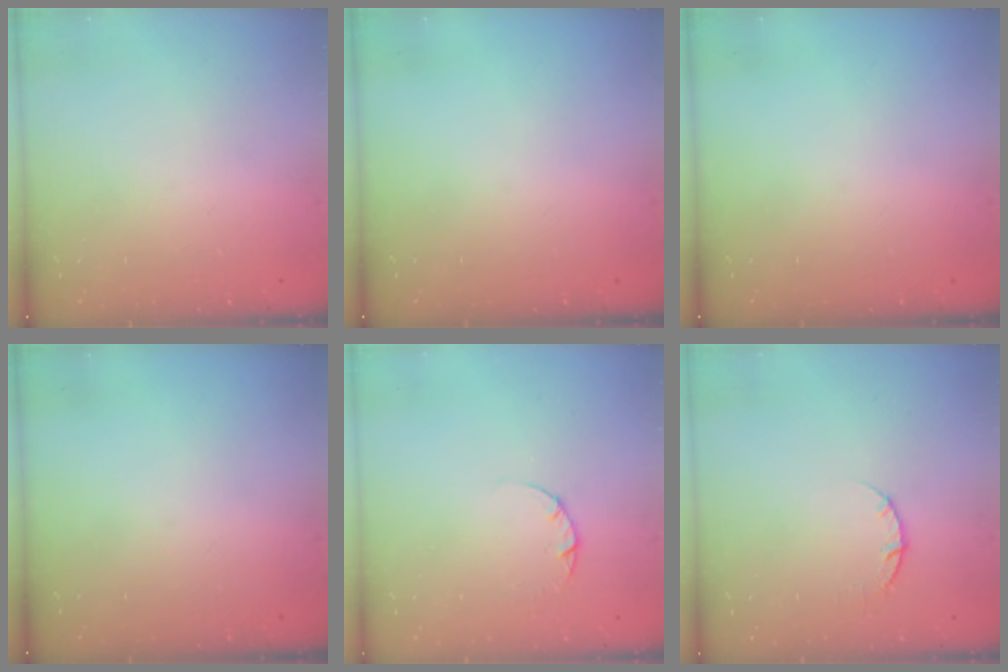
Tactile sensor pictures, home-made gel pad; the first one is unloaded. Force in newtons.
{"total": 0.0}
{"total": 0.0}
{"total": 0.0}
{"total": 2.2, "press": 2.2, "slide": 0.3}
{"total": 3.7, "press": 3.7, "slide": 0.6}